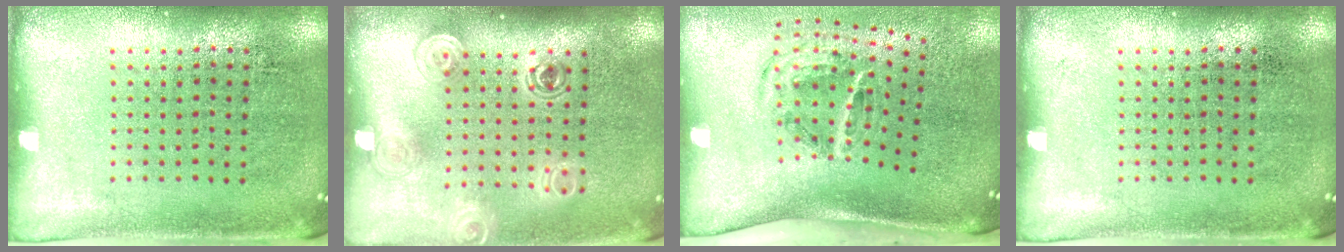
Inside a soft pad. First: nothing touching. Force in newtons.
{"total": 1.4, "press": 1.2, "slide": 0.8}
{"total": 1.9, "press": 1.1, "slide": 1.6}
{"total": 0.0}